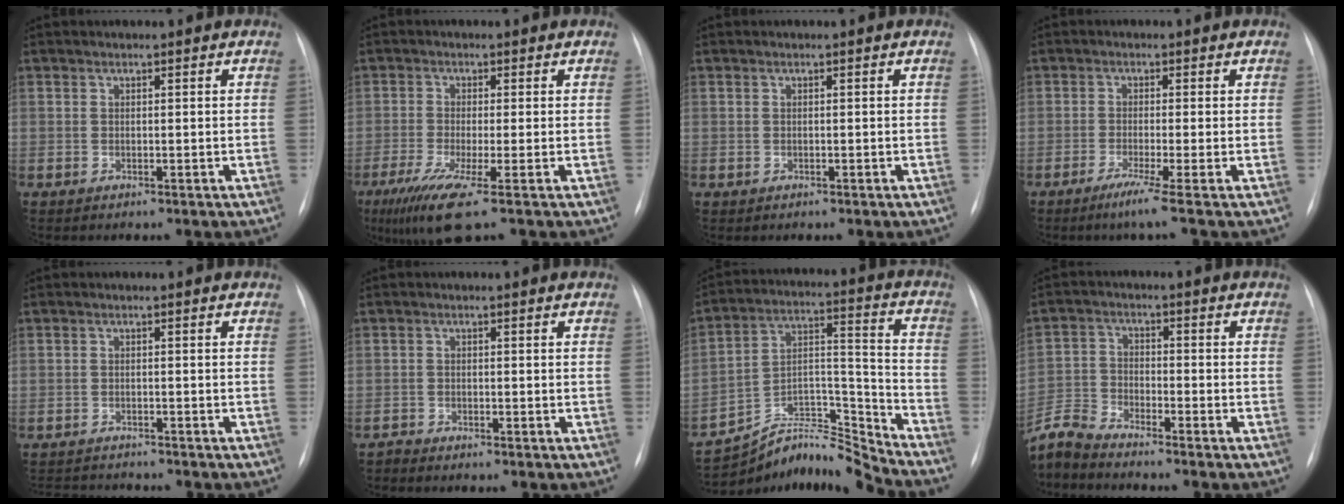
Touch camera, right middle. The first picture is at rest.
{"total": 7.2, "force": [-4.2, -0.2, 5.9], "torque": [-0.111, -0.026, -0.078]}
{"total": 0.0}
{"total": 3.7, "force": [-2.3, -1.4, 2.5], "torque": [-0.050, -0.012, -0.050]}
{"total": 5.2, "force": [-5.1, 0.6, 0.8], "torque": [-0.010, -0.006, -0.079]}
{"total": 1.0, "force": [-1.0, 0.0, -0.3], "torque": [0.006, -0.005, -0.022]}
{"total": 12.7, "force": [-12.6, -1.7, -0.2], "torque": [0.008, 0.065, -0.225]}
{"total": 8.3, "force": [-8.1, 0.4, 1.6], "torque": [-0.044, -0.001, -0.166]}